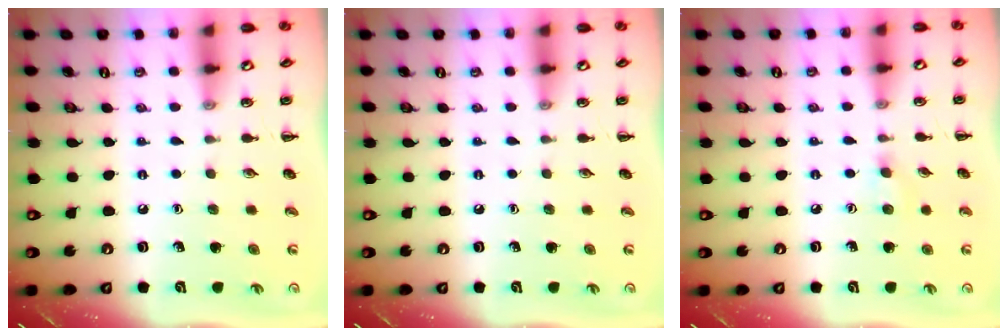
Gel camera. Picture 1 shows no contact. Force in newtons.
{"total": 0.0}
{"total": 5.2, "press": 4.8, "slide": 2.0}